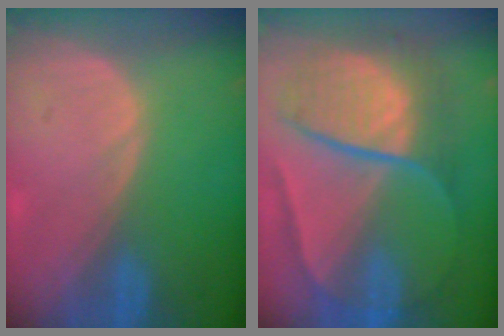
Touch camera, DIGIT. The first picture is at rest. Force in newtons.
{"total": 10.8, "press": 10.8, "slide": 1.1}